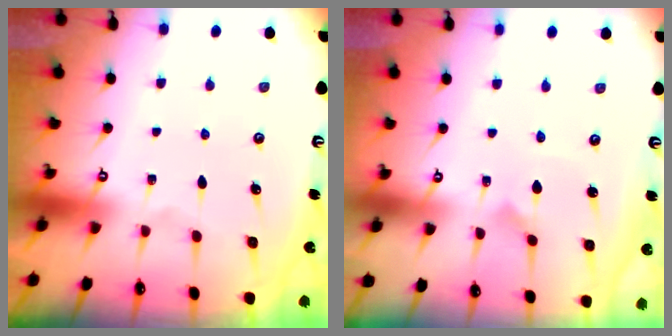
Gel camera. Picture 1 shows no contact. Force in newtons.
{"total": 1.7, "press": 1.7, "slide": 0.1}